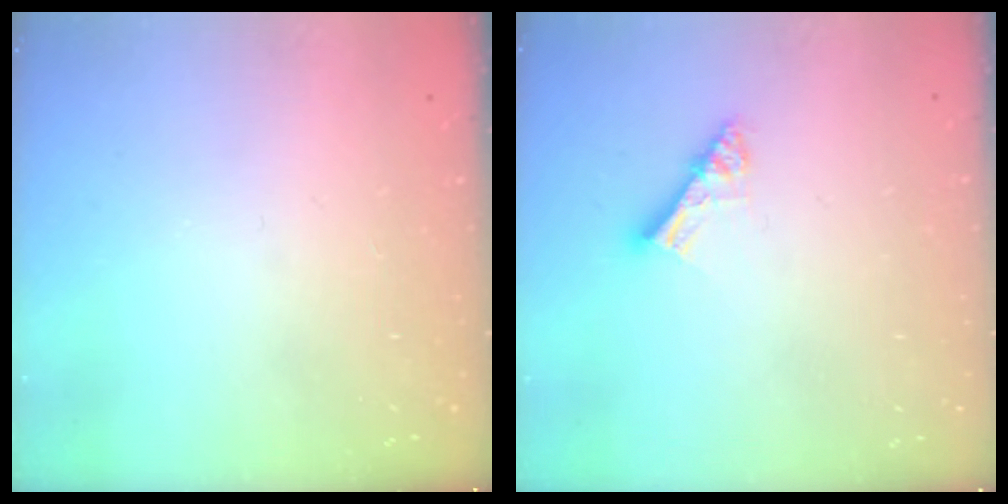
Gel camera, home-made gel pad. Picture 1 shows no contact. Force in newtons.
{"total": 7.2, "press": 7.2, "slide": 0.5}